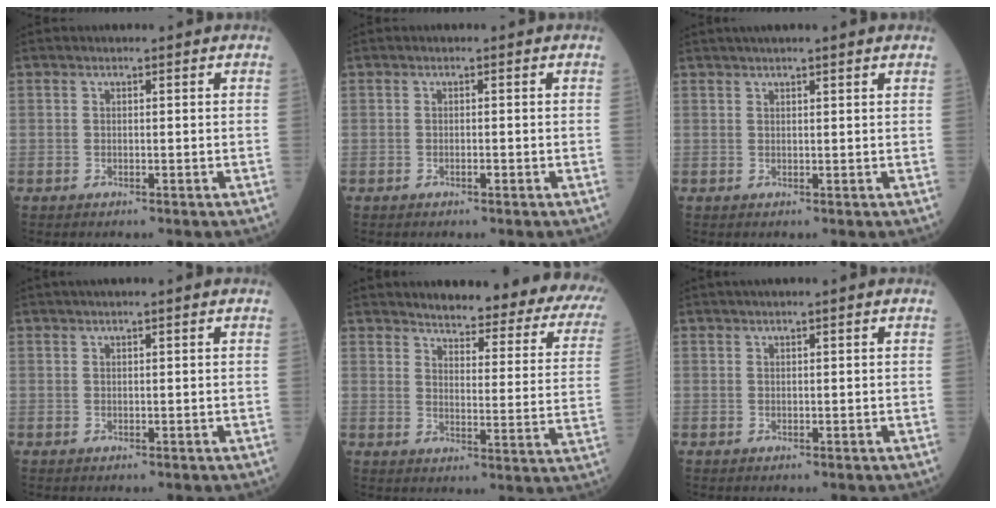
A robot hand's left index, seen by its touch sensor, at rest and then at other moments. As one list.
[{"total": 0.7, "force": [-0.4, 0.2, 0.5], "torque": [-0.012, 0.000, -0.005]}, {"total": 4.8, "force": [3.9, -0.1, 2.9], "torque": [-0.040, 0.033, 0.057]}, {"total": 2.0, "force": [1.2, -0.2, 1.5], "torque": [-0.027, 0.017, 0.022]}, {"total": 23.1, "force": [20.7, 3.7, 9.6], "torque": [-0.103, -0.079, 0.223]}, {"total": 1.6, "force": [0.9, -0.1, 1.4], "torque": [-0.026, 0.014, 0.017]}]